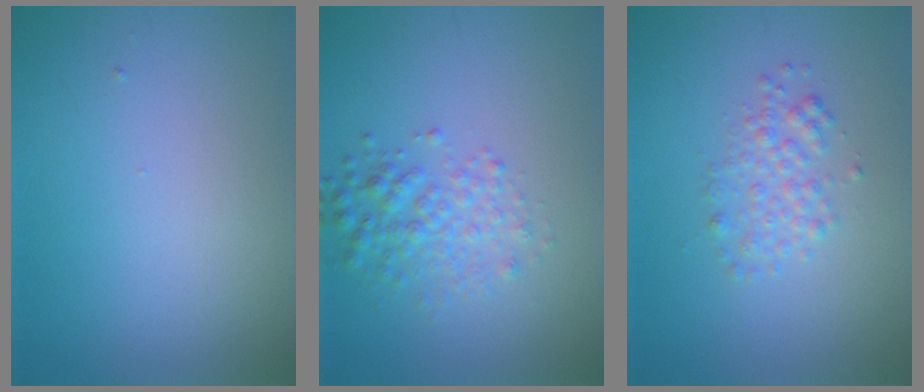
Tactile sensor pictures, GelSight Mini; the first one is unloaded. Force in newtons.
{"total": 2.8, "press": 2.8, "slide": 0.0}
{"total": 2.1, "press": 2.1, "slide": 0.1}